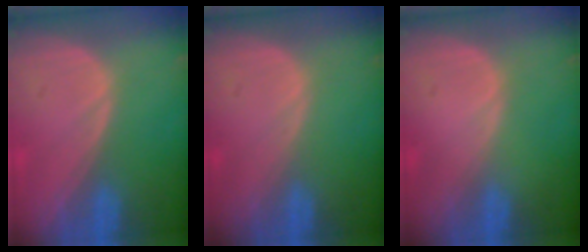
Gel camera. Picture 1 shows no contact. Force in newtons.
{"total": 0.0}
{"total": 0.0}